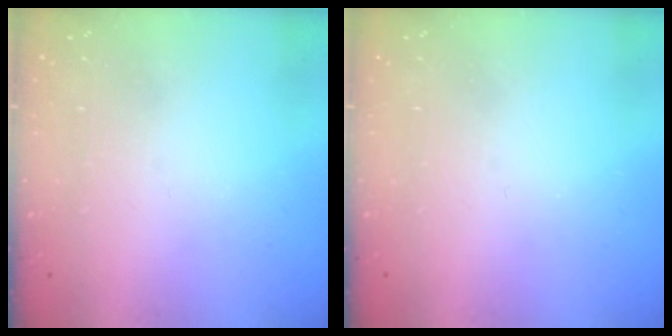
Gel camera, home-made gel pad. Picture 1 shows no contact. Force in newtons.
{"total": 0.0}